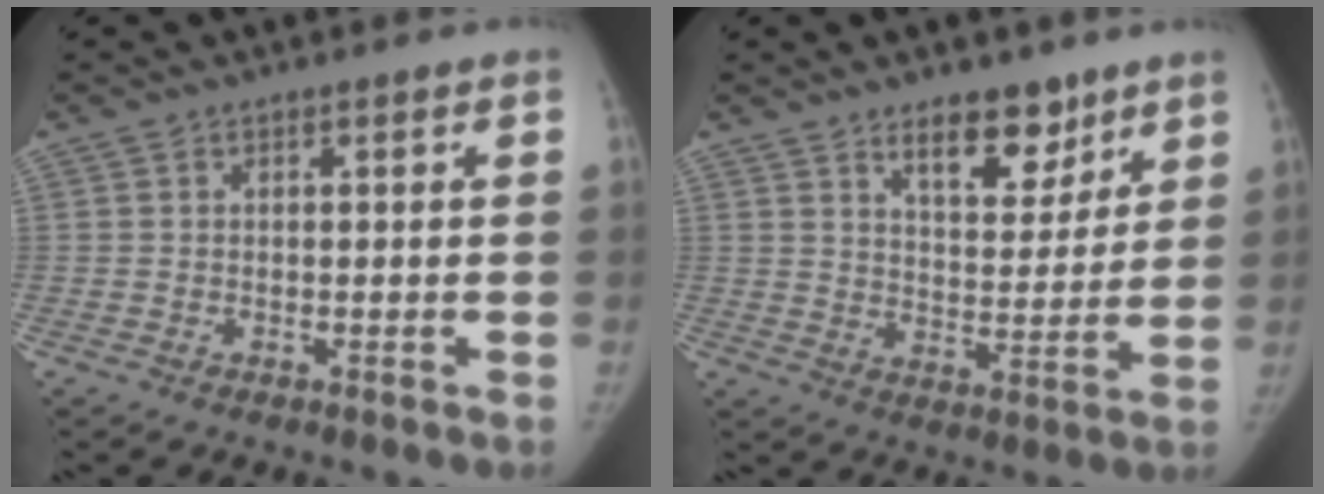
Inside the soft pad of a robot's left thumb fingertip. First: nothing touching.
{"total": 10.1, "force": [6.9, 4.7, 5.7], "torque": [-0.054, -0.048, 0.114]}